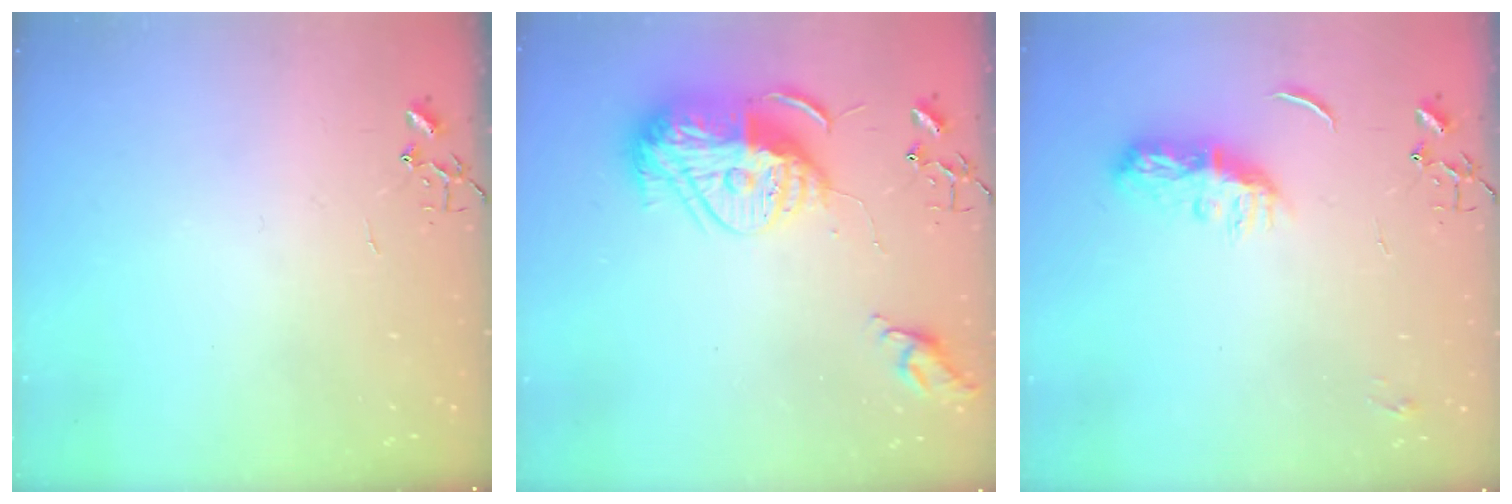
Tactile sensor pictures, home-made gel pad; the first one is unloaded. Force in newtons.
{"total": 17.6, "press": 17.5, "slide": 1.8}
{"total": 9.4, "press": 9.4, "slide": 0.3}